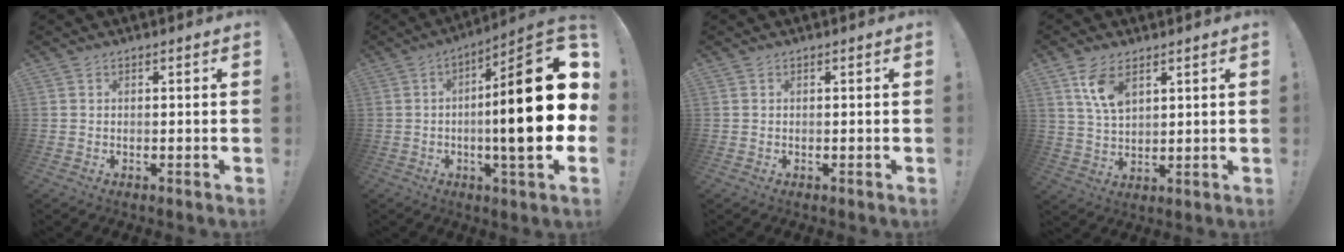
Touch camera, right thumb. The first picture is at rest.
{"total": 24.7, "force": [-0.3, 4.1, 24.4], "torque": [-0.385, -0.004, -0.017]}
{"total": 0.0}
{"total": 8.8, "force": [4.8, 4.7, 5.8], "torque": [-0.105, -0.018, 0.087]}